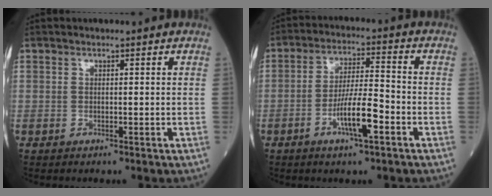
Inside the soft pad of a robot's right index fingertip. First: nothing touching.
{"total": 8.1, "force": [-3.4, 0.9, 7.3], "torque": [-0.136, 0.000, -0.061]}